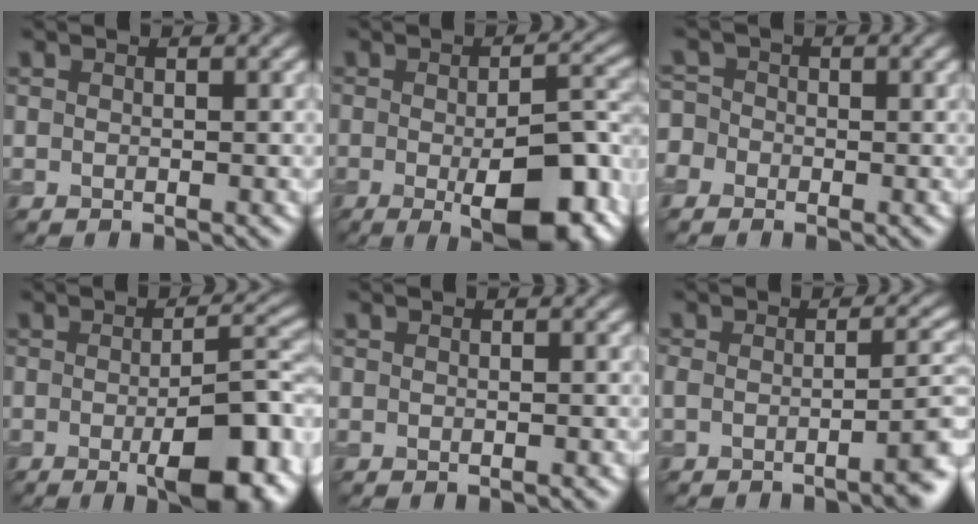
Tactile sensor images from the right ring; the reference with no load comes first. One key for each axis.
{"total": 10.2, "fx": -3.0, "fy": 3.2, "fz": 9.2, "tx": -0.132, "ty": -0.007, "tz": -0.028}
{"total": 2.1, "fx": -1.7, "fy": 1.2, "fz": -0.1, "tx": 0.002, "ty": 0.011, "tz": -0.028}
{"total": 9.6, "fx": -3.1, "fy": 2.7, "fz": 8.6, "tx": -0.118, "ty": -0.003, "tz": -0.031}
{"total": 0.0}
{"total": 4.7, "fx": -1.9, "fy": 1.0, "fz": 4.2, "tx": -0.047, "ty": 0.004, "tz": -0.025}